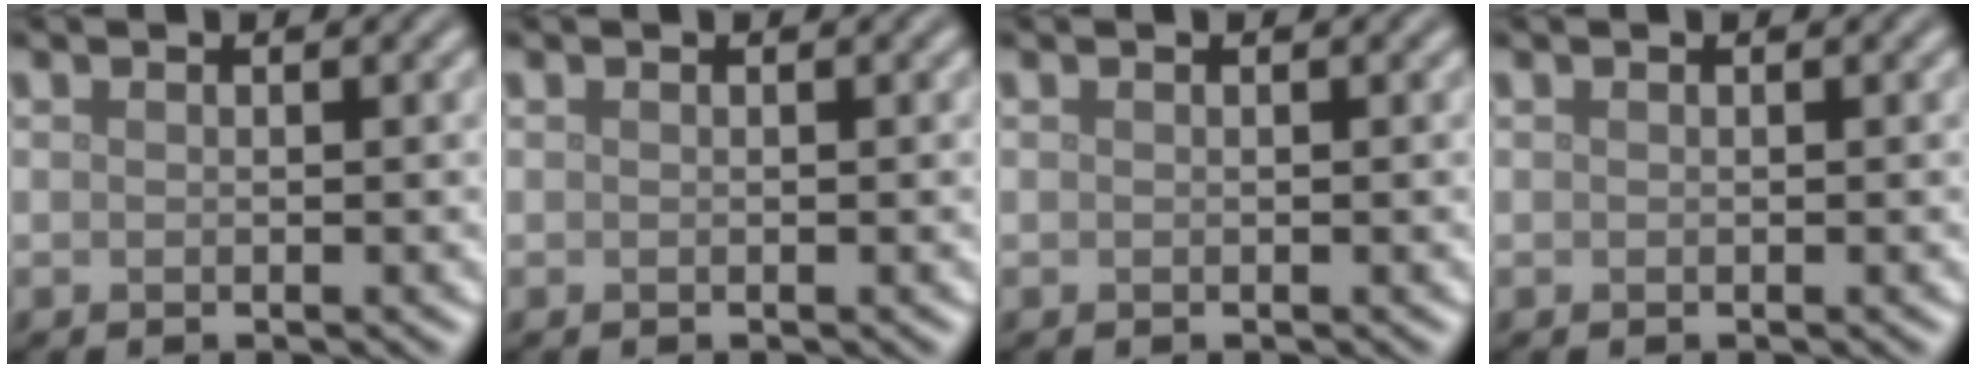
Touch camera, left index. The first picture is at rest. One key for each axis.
{"total": 0.0}
{"total": 0.0}
{"total": 0.0}